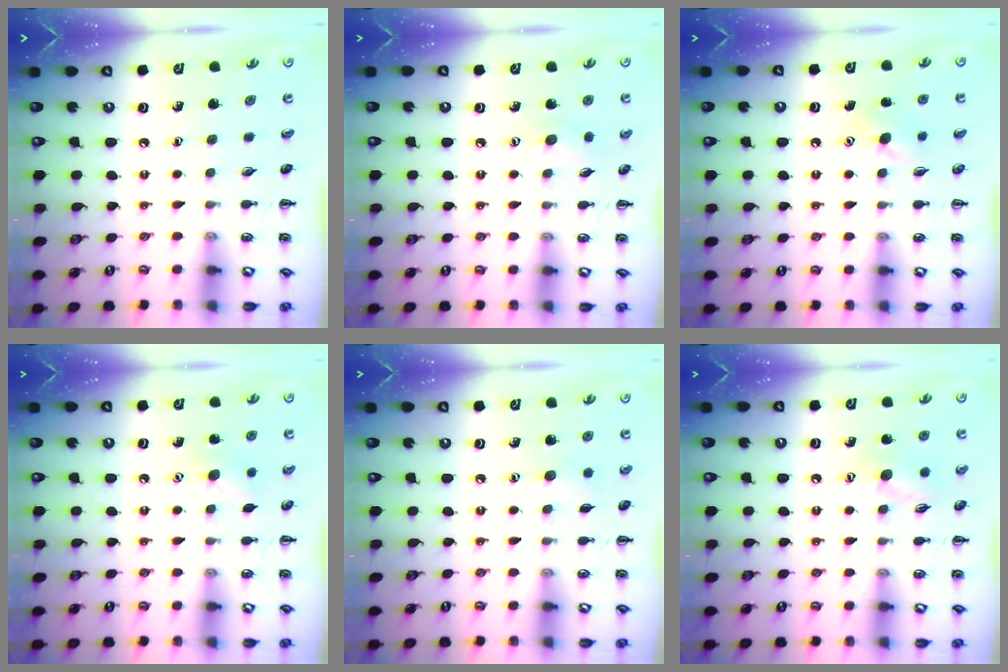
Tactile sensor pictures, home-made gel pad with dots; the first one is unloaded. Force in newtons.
{"total": 5.6, "press": 5.5, "slide": 1.0}
{"total": 5.8, "press": 5.6, "slide": 1.5}
{"total": 6.5, "press": 6.3, "slide": 1.6}
{"total": 4.3, "press": 4.2, "slide": 1.0}
{"total": 8.0, "press": 8.0, "slide": 0.8}